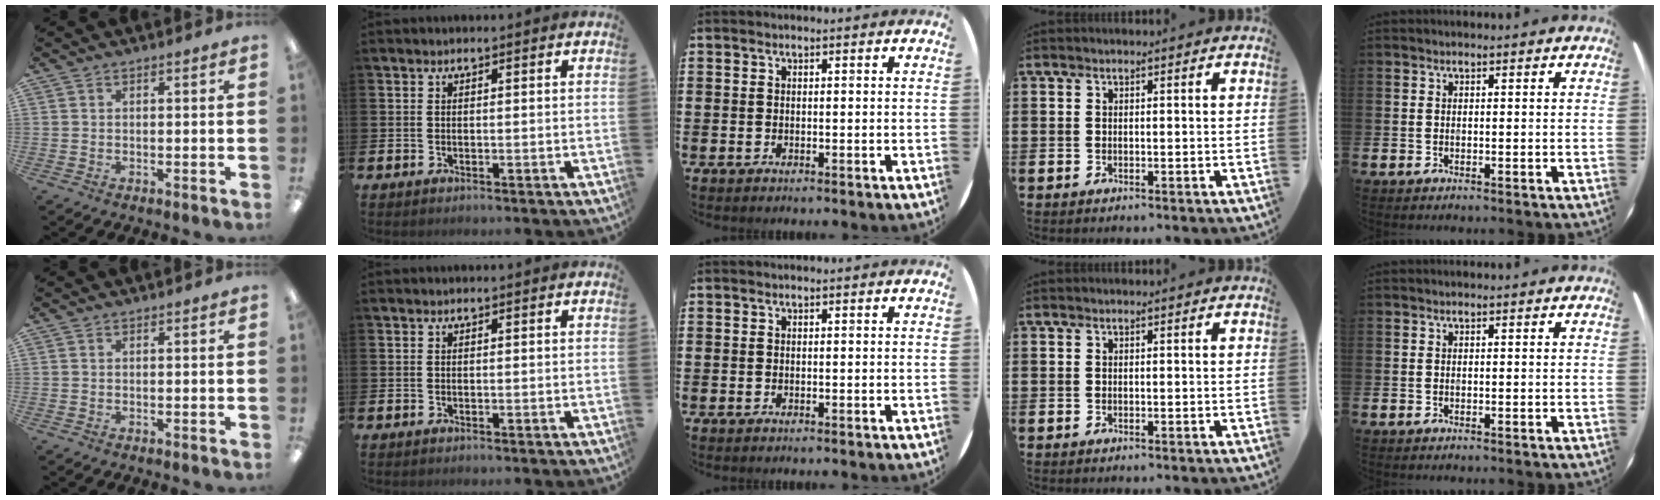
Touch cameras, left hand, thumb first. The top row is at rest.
{}